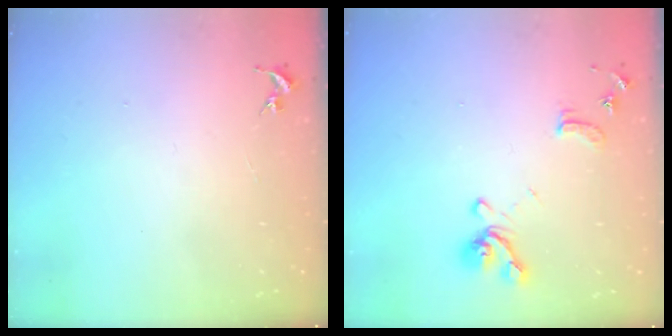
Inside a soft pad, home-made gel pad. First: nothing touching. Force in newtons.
{"total": 12.8, "press": 12.7, "slide": 1.4}